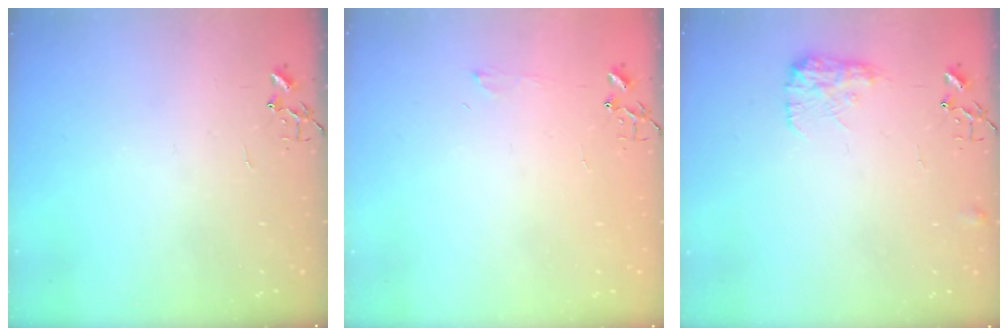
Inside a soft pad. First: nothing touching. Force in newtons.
{"total": 4.2, "press": 4.2, "slide": 0.6}
{"total": 9.5, "press": 9.5, "slide": 0.3}